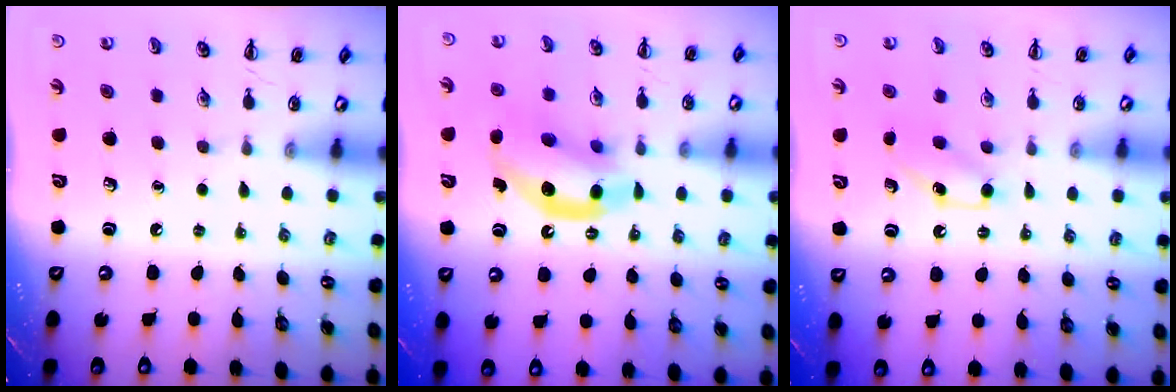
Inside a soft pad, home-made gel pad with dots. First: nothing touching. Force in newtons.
{"total": 12.1, "press": 11.6, "slide": 3.3}
{"total": 6.5, "press": 6.3, "slide": 1.8}